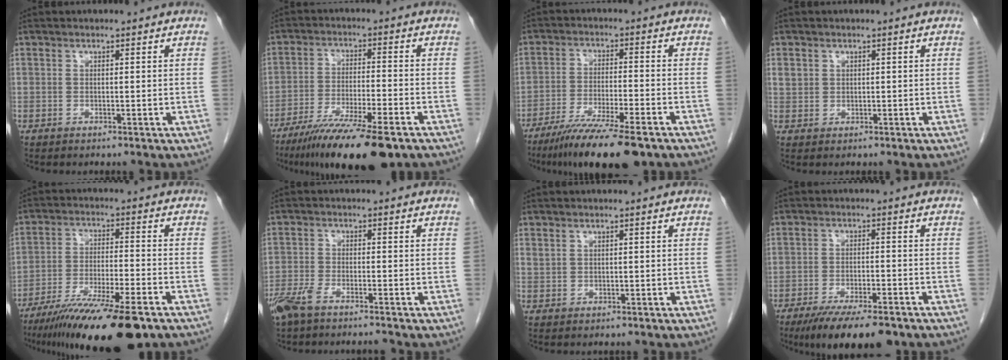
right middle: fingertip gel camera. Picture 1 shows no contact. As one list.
[{"total": 15.6, "force": [-11.3, 1.8, 10.5], "torque": [-0.165, -0.040, -0.184]}, {"total": 13.8, "force": [-10.3, 1.3, 9.0], "torque": [-0.149, -0.036, -0.168]}, {"total": 2.0, "force": [0.6, 1.9, 0.5], "torque": [-0.010, 0.007, 0.016]}, {"total": 17.3, "force": [-12.7, 1.7, 11.6], "torque": [-0.182, -0.043, -0.209]}, {"total": 5.7, "force": [-4.7, 1.1, 3.0], "torque": [-0.063, -0.007, -0.090]}, {"total": 0.7, "force": [0.4, 0.6, 0.2], "torque": [-0.007, 0.004, 0.008]}, {"total": 11.6, "force": [-8.6, 2.6, 7.2], "torque": [-0.107, -0.017, -0.132]}]